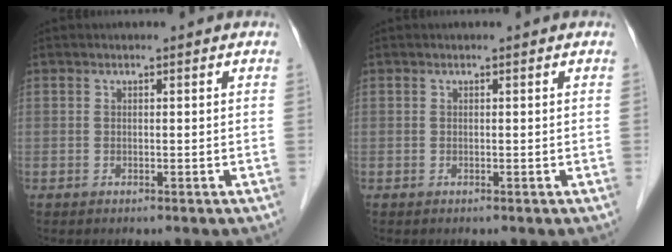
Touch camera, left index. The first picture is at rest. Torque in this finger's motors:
{"motor_torque": [-0.01, 0.01, 0.00, -0.01]}